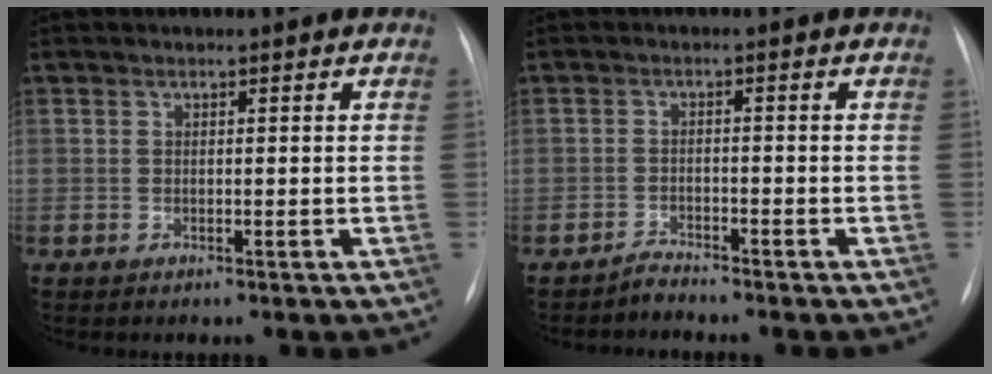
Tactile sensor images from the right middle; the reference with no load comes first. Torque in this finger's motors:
{"motor_torque": [-0.31, 0.04, -0.06, -0.02]}